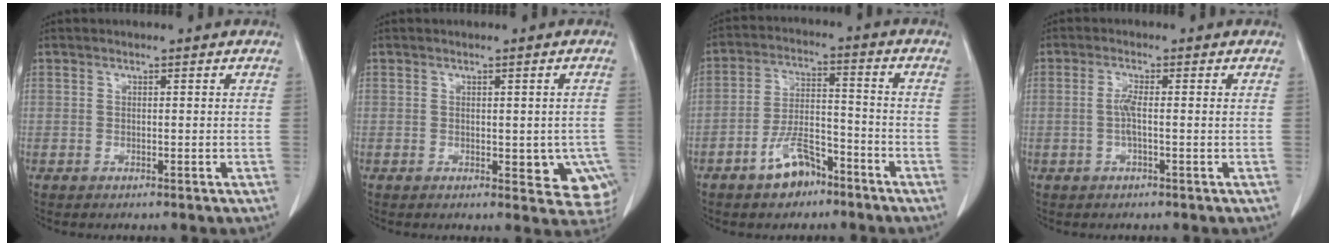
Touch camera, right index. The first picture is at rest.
{"total": 7.2, "force": [-1.7, 4.1, 5.7], "torque": [-0.046, 0.000, -0.015]}
{"total": 7.7, "force": [-5.1, 3.4, 4.6], "torque": [-0.093, 0.011, -0.090]}
{"total": 2.3, "force": [-0.2, 0.1, 2.2], "torque": [-0.044, 0.003, -0.004]}